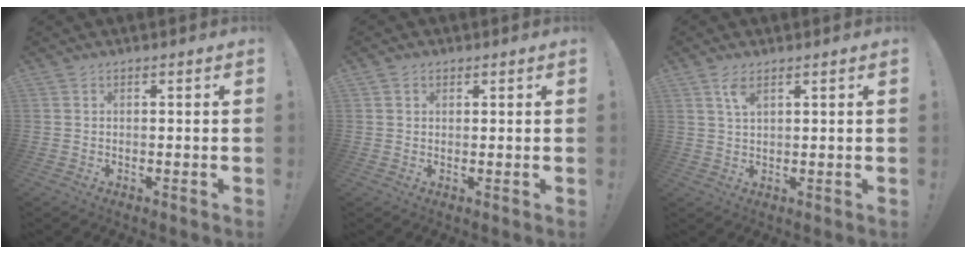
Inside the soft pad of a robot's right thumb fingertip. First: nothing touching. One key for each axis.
{"total": 1.2, "fx": 0.6, "fy": 1.0, "fz": 0.2, "tx": -0.005, "ty": 0.001, "tz": 0.011}
{"total": 4.2, "fx": 2.2, "fy": 1.7, "fz": 3.1, "tx": -0.053, "ty": -0.006, "tz": 0.037}